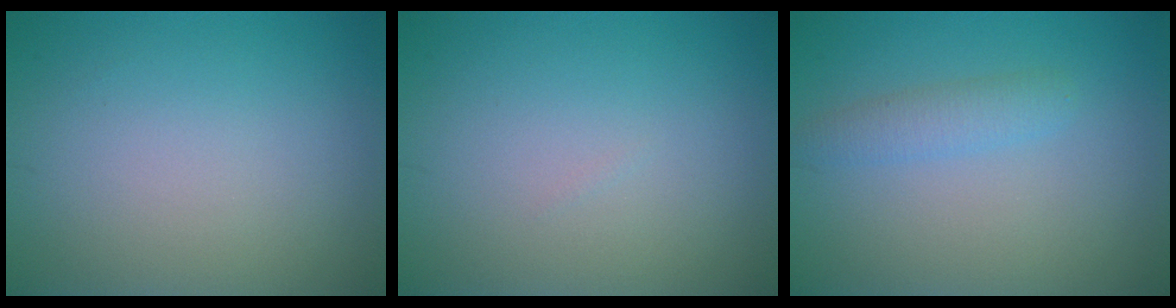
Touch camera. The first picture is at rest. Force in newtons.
{"total": 0.0}
{"total": 1.9, "press": 1.9, "slide": 0.1}